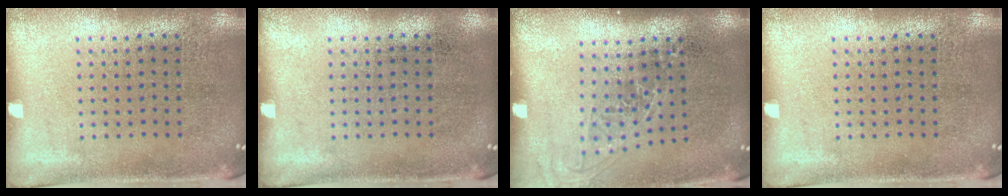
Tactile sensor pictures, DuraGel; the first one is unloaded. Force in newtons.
{"total": 0.0}
{"total": 1.4, "press": 1.1, "slide": 0.9}
{"total": 0.0}